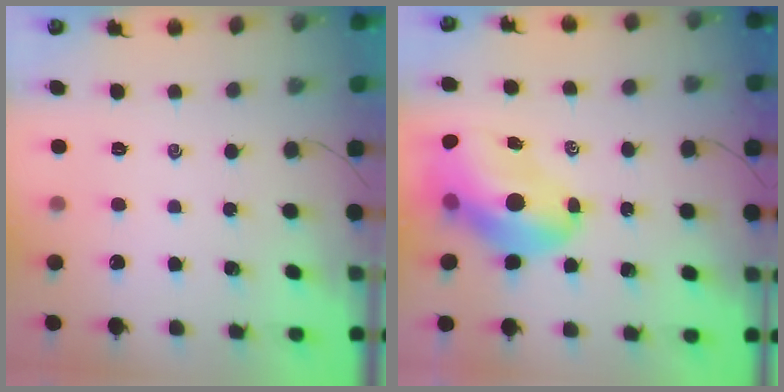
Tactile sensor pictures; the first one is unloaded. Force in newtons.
{"total": 14.2, "press": 13.7, "slide": 4.0}